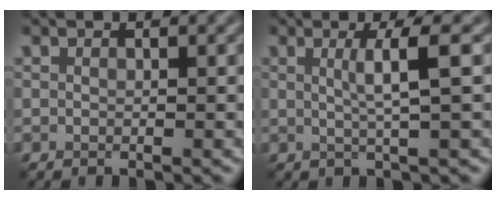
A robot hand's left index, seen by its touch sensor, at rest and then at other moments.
{"total": 3.4, "force": [0.6, 0.6, 3.2], "torque": [-0.050, 0.002, 0.008]}